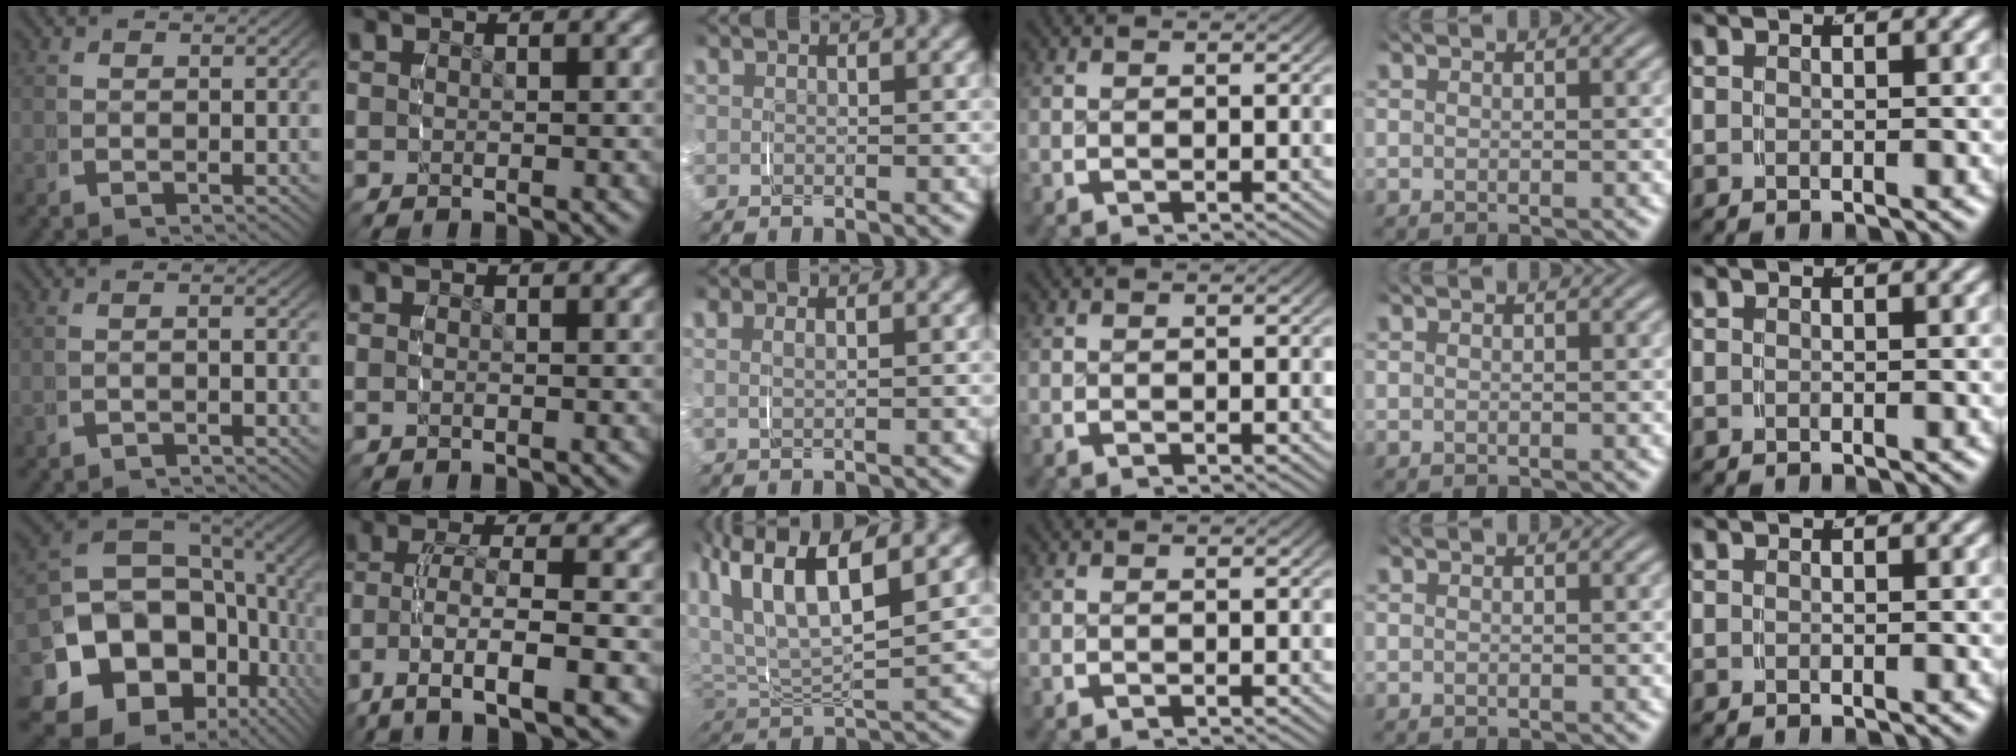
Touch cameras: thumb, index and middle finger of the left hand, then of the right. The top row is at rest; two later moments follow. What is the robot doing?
{"motion": "grasp_and_lifting", "object": "shirt"}